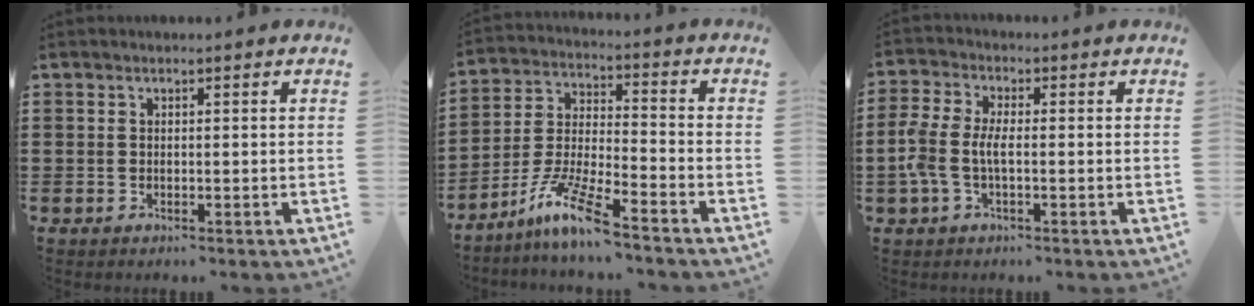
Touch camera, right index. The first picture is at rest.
{"total": 9.8, "force": [-7.4, 0.6, 6.3], "torque": [-0.136, -0.003, -0.146]}
{"total": 4.8, "force": [-1.1, 2.1, 4.1], "torque": [-0.107, -0.007, -0.030]}